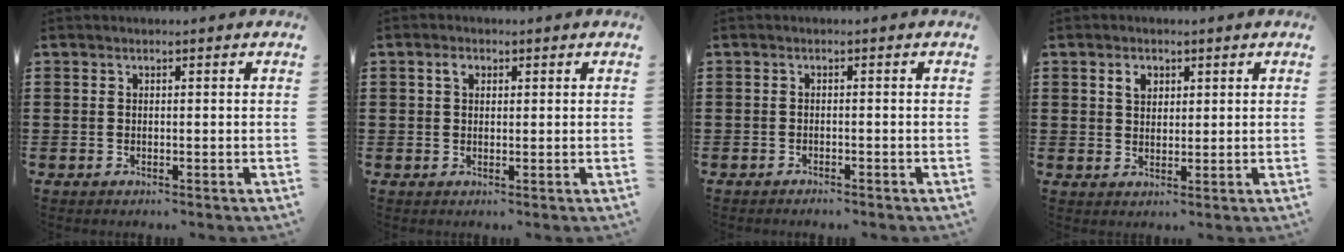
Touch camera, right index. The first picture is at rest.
{"total": 1.7, "force": [0.7, 1.1, 1.1], "torque": [-0.025, 0.008, 0.012]}
{"total": 0.9, "force": [-0.9, 0.1, 0.1], "torque": [-0.004, -0.001, -0.020]}
{"total": 2.6, "force": [1.3, 1.8, 1.4], "torque": [-0.033, 0.008, 0.023]}